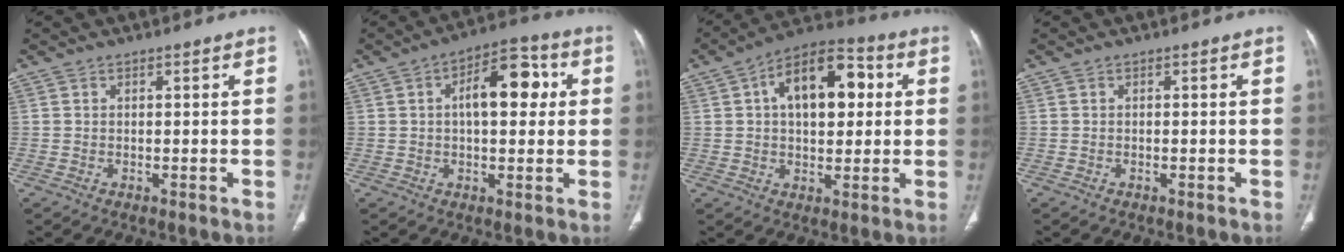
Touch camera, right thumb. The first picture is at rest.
{"total": 11.5, "force": [2.1, 5.8, 9.7], "torque": [-0.119, 0.021, 0.023]}
{"total": 15.3, "force": [3.3, 8.6, 12.2], "torque": [-0.154, 0.021, 0.045]}
{"total": 0.0}